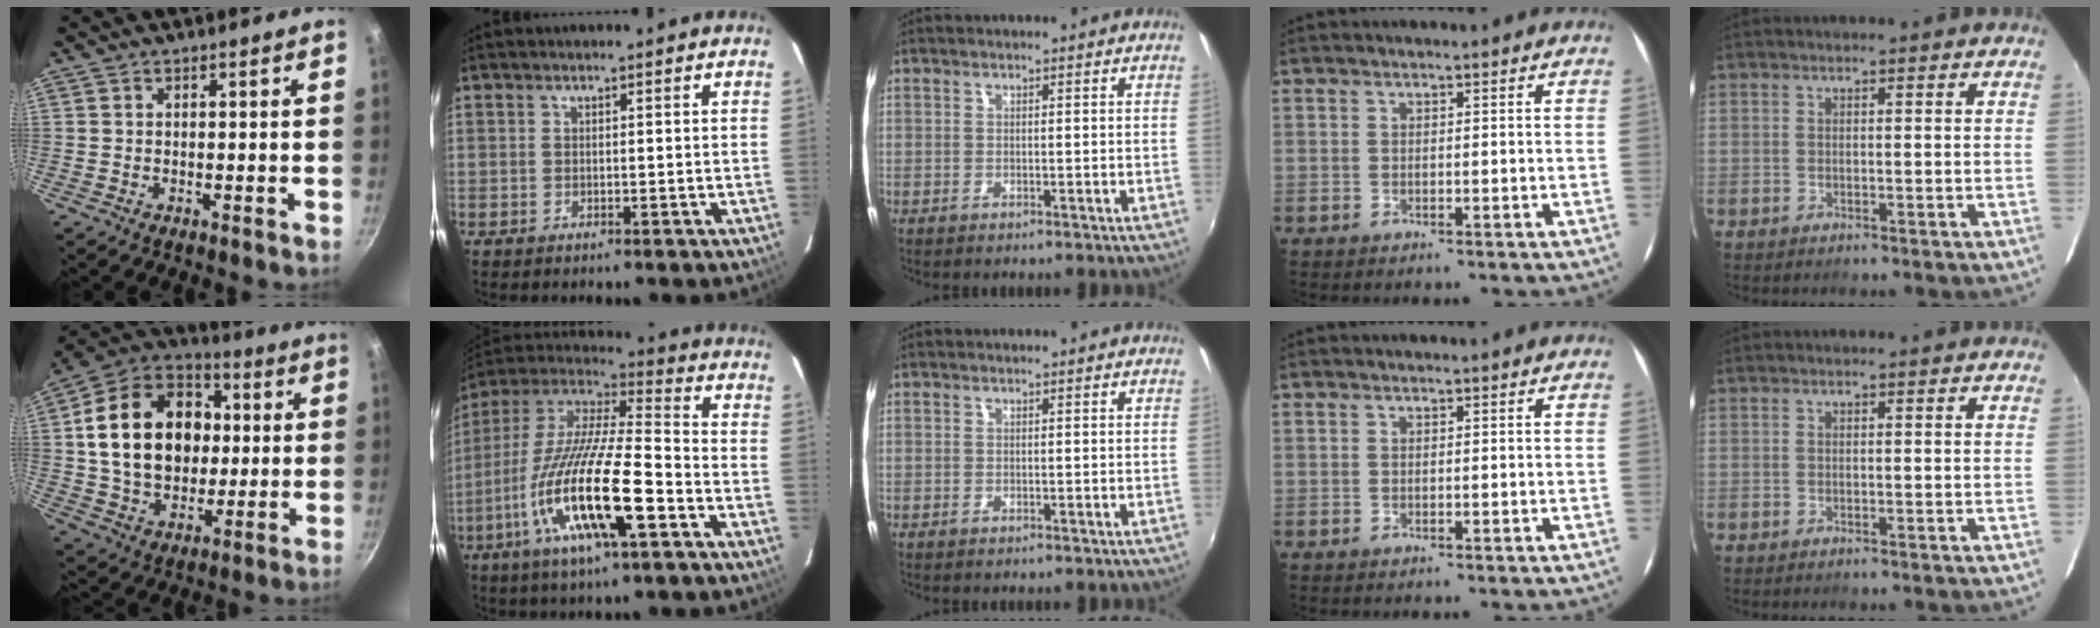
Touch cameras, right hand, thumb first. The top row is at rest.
{"thumb": {"total": 22.6, "force": [2.2, 17.0, 14.8], "torque": [-0.226, 0.027, 0.036]}, "index": {"total": 21.8, "force": [-8.9, 4.1, 19.4], "torque": [-0.369, -0.040, -0.174]}}